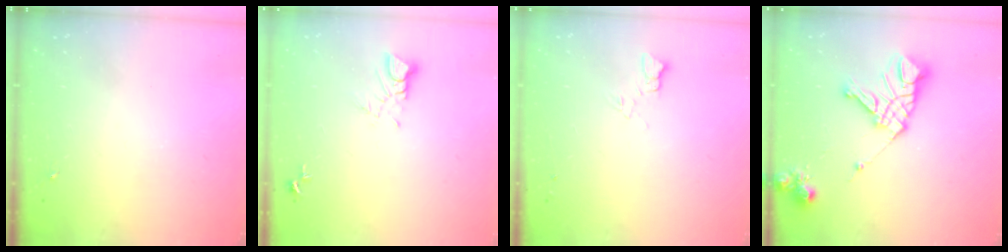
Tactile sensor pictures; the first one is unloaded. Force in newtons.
{"total": 3.6, "press": 3.6, "slide": 0.2}
{"total": 5.3, "press": 5.3, "slide": 0.4}
{"total": 16.3, "press": 16.2, "slide": 1.8}